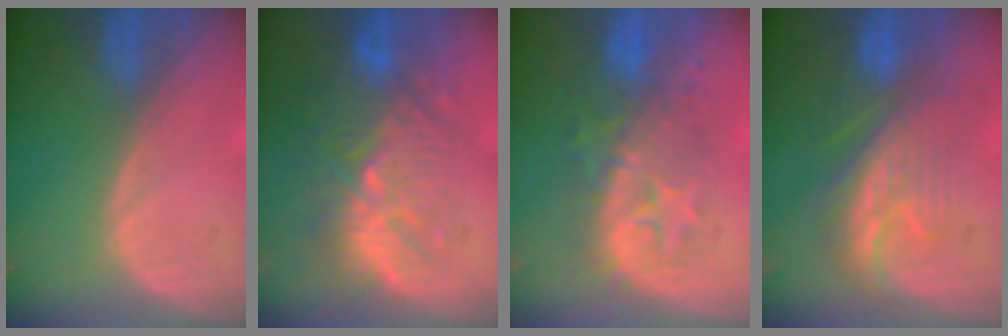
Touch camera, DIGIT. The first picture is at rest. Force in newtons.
{"total": 10.6, "press": 9.6, "slide": 4.5}
{"total": 8.4, "press": 8.3, "slide": 1.2}
{"total": 8.2, "press": 8.0, "slide": 1.6}